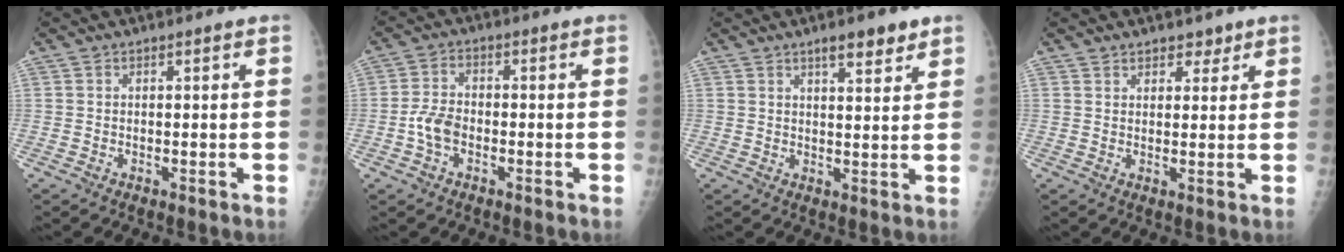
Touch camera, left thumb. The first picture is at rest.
{"total": 5.2, "force": [-1.7, 3.3, 3.7], "torque": [-0.073, 0.015, -0.037]}
{"total": 5.5, "force": [3.7, 1.5, 3.8], "torque": [-0.043, -0.021, 0.053]}
{"total": 3.0, "force": [2.3, 1.8, 0.8], "torque": [0.015, -0.012, 0.030]}